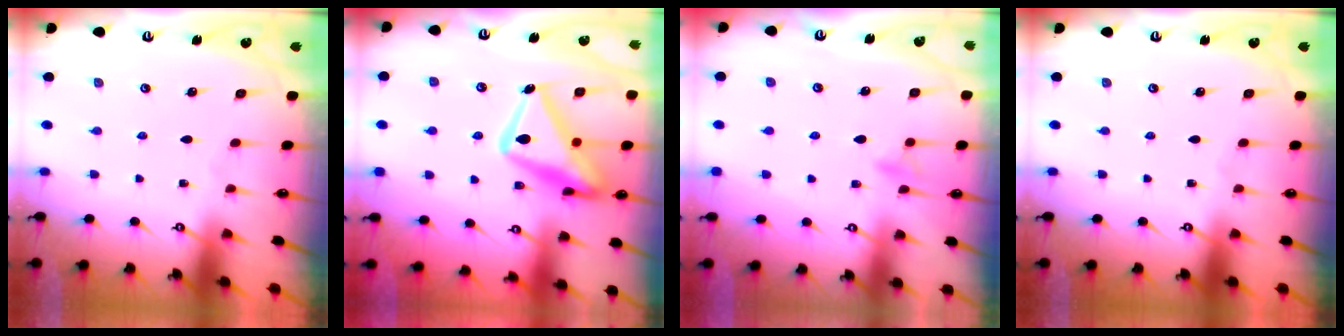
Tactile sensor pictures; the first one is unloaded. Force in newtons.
{"total": 18.6, "press": 18.5, "slide": 1.3}
{"total": 8.3, "press": 8.2, "slide": 0.9}
{"total": 0.0}